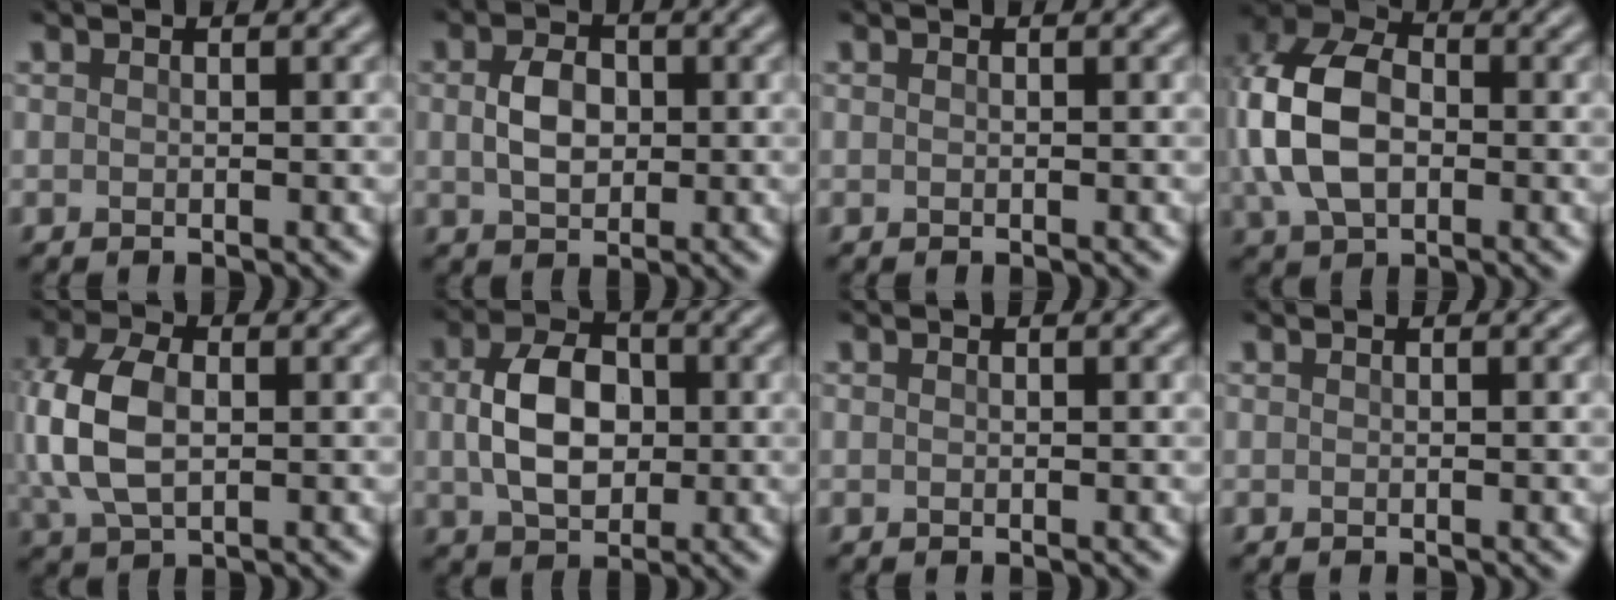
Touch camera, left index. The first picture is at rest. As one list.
[{"total": 3.6, "force": [0.2, 2.5, 2.5], "torque": [-0.054, 0.002, 0.002]}, {"total": 0.0}, {"total": 9.5, "force": [0.1, 6.6, 6.9], "torque": [-0.169, 0.009, -0.008]}, {"total": 7.2, "force": [0.4, 4.6, 5.6], "torque": [-0.140, 0.003, 0.004]}, {"total": 6.3, "force": [0.3, 4.4, 4.5], "torque": [-0.091, 0.003, 0.003]}, {"total": 0.0}, {"total": 0.0}]